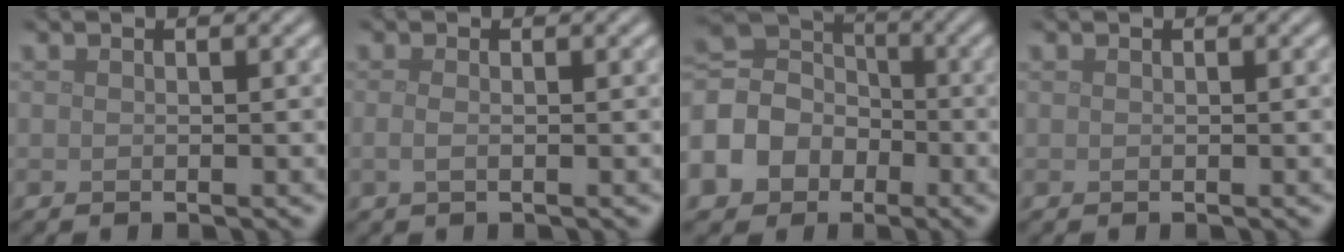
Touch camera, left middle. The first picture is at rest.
{"total": 1.0, "force": [-0.2, 0.4, 0.9], "torque": [-0.022, -0.001, -0.007]}
{"total": 8.7, "force": [-2.9, 7.3, 3.8], "torque": [-0.097, -0.006, -0.073]}
{"total": 0.0}